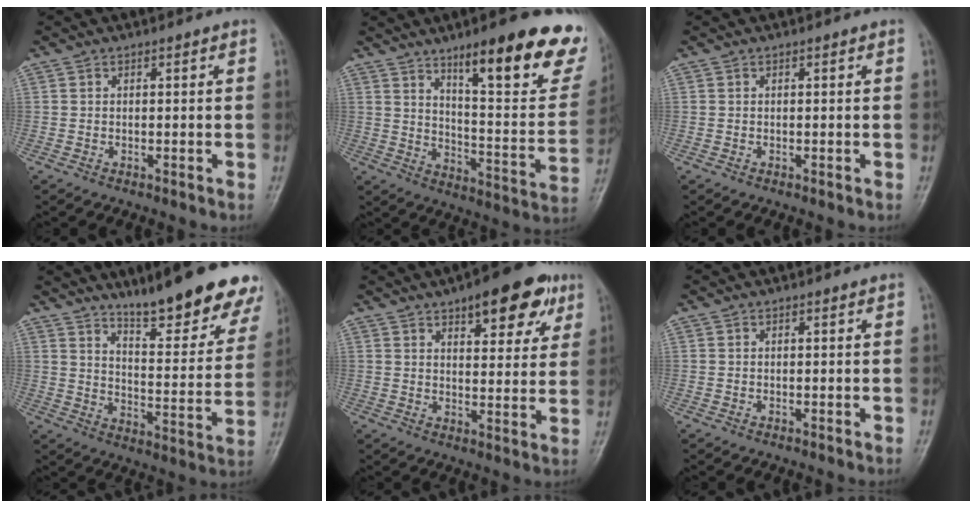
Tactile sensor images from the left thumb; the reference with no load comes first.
{"total": 24.7, "force": [15.1, 6.1, 18.5], "torque": [-0.212, -0.067, 0.222]}
{"total": 0.0}
{"total": 19.3, "force": [14.5, 4.1, 12.1], "torque": [-0.128, -0.092, 0.210]}
{"total": 13.5, "force": [7.6, 5.6, 9.6], "torque": [-0.085, -0.022, 0.100]}
{"total": 0.0}